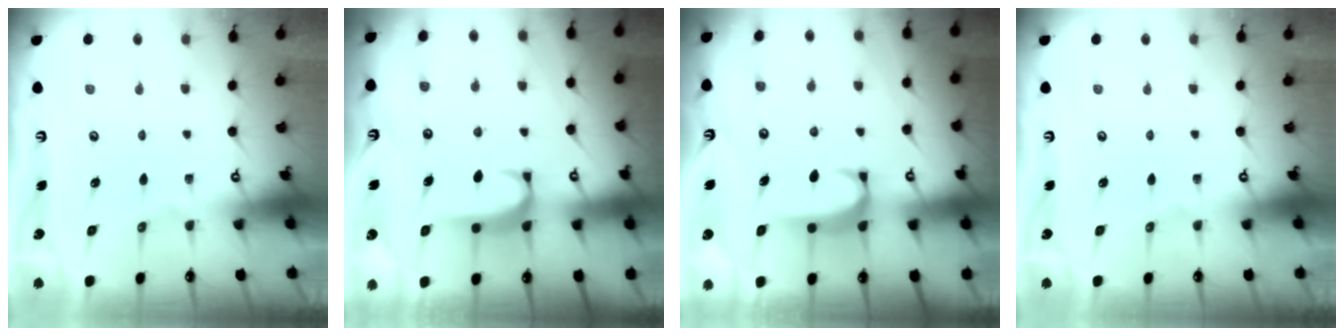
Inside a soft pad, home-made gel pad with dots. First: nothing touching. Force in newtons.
{"total": 1.8, "press": 1.7, "slide": 0.5}
{"total": 2.3, "press": 2.3, "slide": 0.6}
{"total": 0.0}